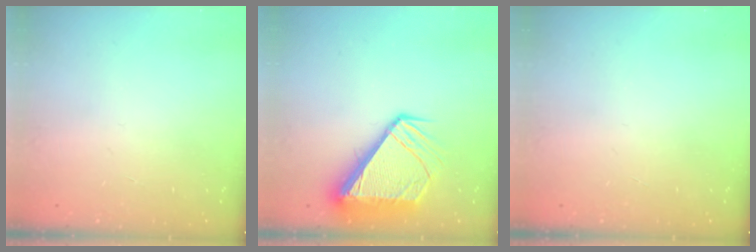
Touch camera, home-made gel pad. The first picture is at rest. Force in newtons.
{"total": 12.0, "press": 12.0, "slide": 1.4}
{"total": 0.0}